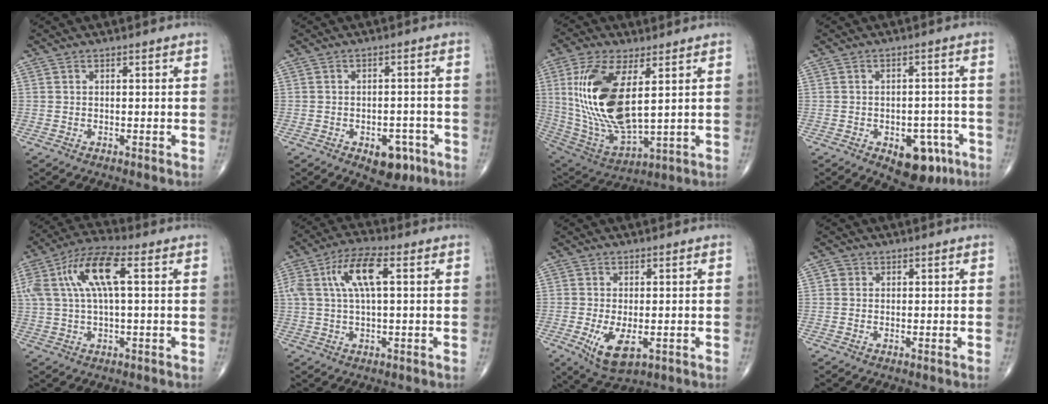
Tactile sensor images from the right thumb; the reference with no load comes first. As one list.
[{"total": 6.4, "force": [-3.2, 3.7, 4.0], "torque": [-0.029, 0.018, -0.037]}, {"total": 19.8, "force": [4.2, 8.4, 17.4], "torque": [-0.361, -0.027, 0.093]}, {"total": 9.9, "force": [-4.8, 5.7, 6.5], "torque": [-0.048, 0.026, -0.055]}, {"total": 12.9, "force": [3.0, 4.5, 11.8], "torque": [-0.261, 0.033, 0.054]}, {"total": 9.1, "force": [2.2, 3.1, 8.3], "torque": [-0.179, 0.021, 0.040]}, {"total": 7.0, "force": [-2.0, 3.2, 5.8], "torque": [-0.106, -0.017, -0.024]}, {"total": 1.3, "force": [0.3, 1.2, 0.3], "torque": [0.002, 0.001, 0.001]}]